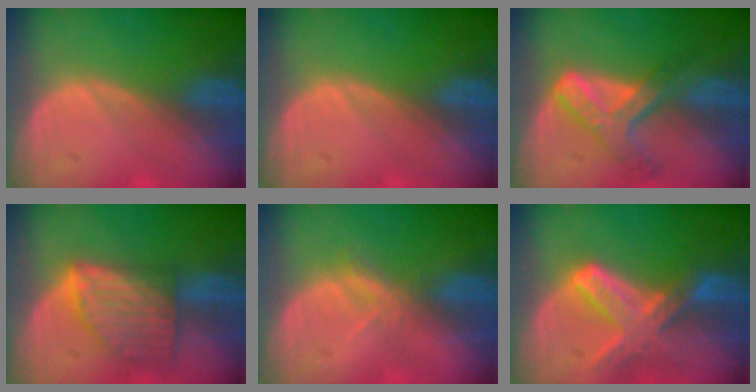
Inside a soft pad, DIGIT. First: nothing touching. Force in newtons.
{"total": 0.0}
{"total": 7.4, "press": 6.2, "slide": 4.1}
{"total": 8.0, "press": 7.3, "slide": 3.2}
{"total": 2.1, "press": 1.9, "slide": 0.9}
{"total": 8.1, "press": 7.1, "slide": 3.9}